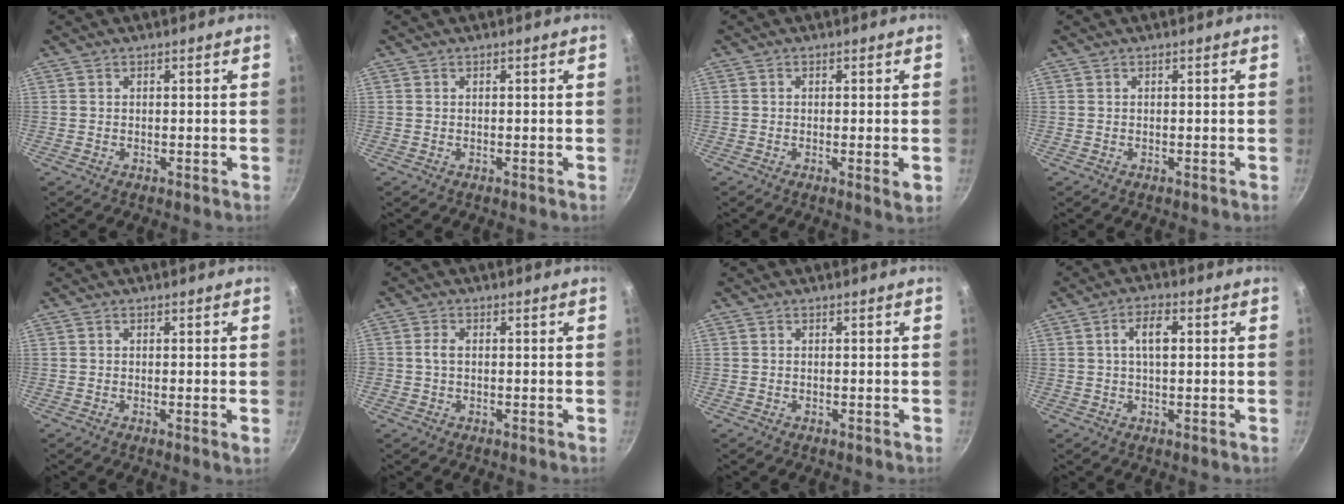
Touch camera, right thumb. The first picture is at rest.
{"total": 0.0}
{"total": 2.5, "force": [-0.4, 0.4, 2.4], "torque": [-0.041, -0.007, -0.009]}
{"total": 0.0}
{"total": 1.2, "force": [-0.1, 0.1, 1.2], "torque": [-0.020, -0.004, -0.006]}
{"total": 2.0, "force": [0.0, 1.4, 1.5], "torque": [-0.027, 0.008, -0.001]}
{"total": 0.0}
{"total": 5.1, "force": [0.9, 2.3, 4.5], "torque": [-0.082, 0.011, 0.011]}